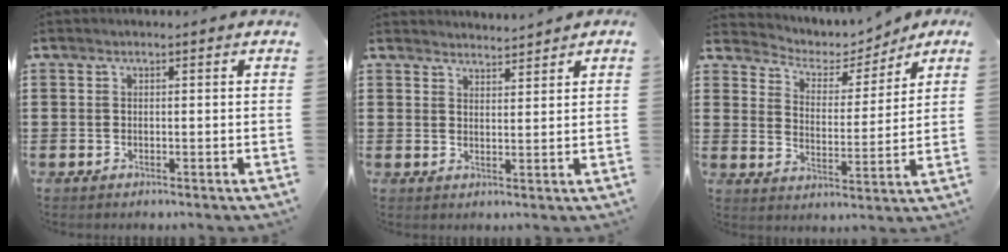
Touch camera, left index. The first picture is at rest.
{"total": 2.6, "force": [2.5, 0.1, -0.2], "torque": [-0.005, -0.007, 0.050]}
{"total": 4.1, "force": [3.6, 1.9, 0.8], "torque": [-0.036, -0.025, 0.052]}